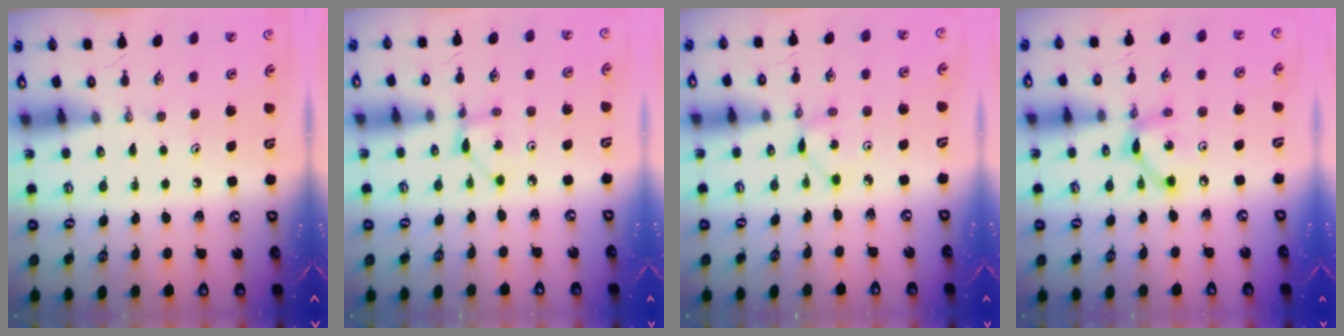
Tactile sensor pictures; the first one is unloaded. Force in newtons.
{"total": 2.1, "press": 2.1, "slide": 0.2}
{"total": 1.3, "press": 1.3, "slide": 0.2}
{"total": 7.7, "press": 7.7, "slide": 0.4}